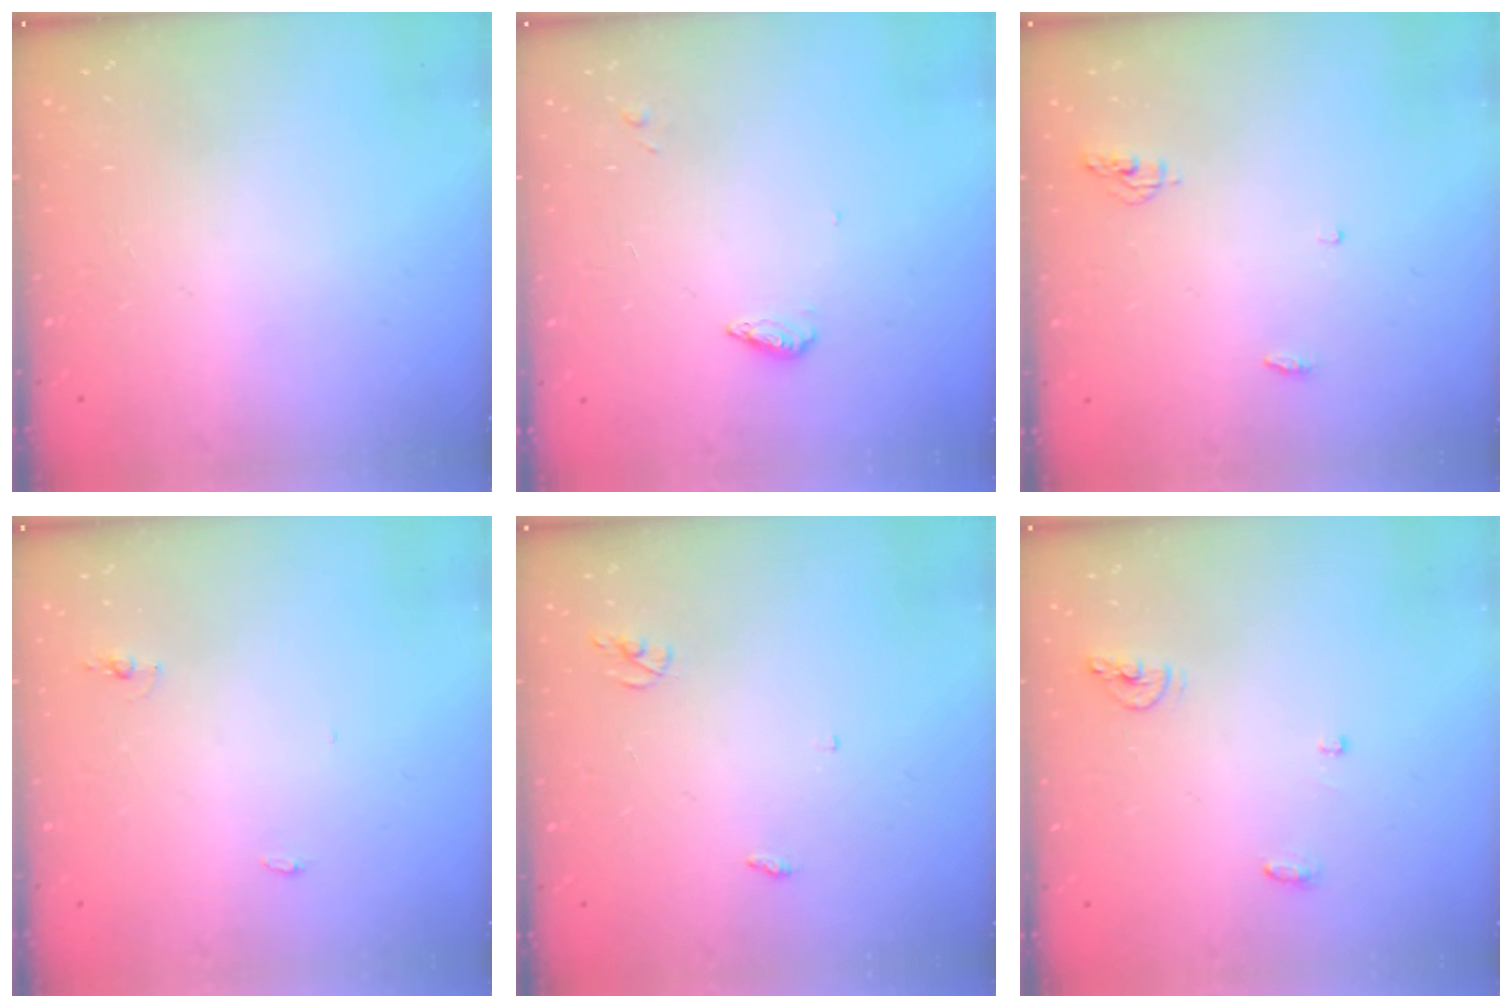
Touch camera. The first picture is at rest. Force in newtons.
{"total": 3.9, "press": 3.9, "slide": 0.5}
{"total": 7.8, "press": 4.6, "slide": 6.3}
{"total": 7.7, "press": 4.4, "slide": 6.4}
{"total": 2.6, "press": 2.6, "slide": 0.2}
{"total": 5.6, "press": 5.6, "slide": 0.2}